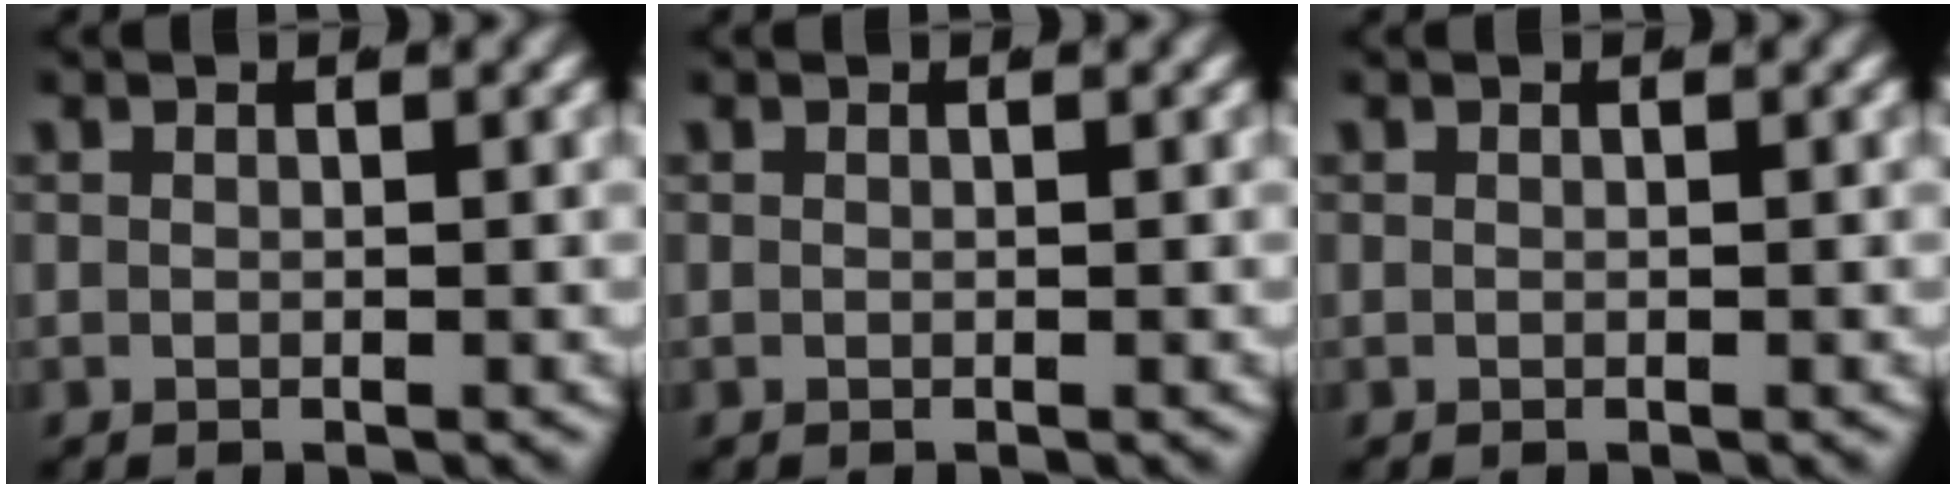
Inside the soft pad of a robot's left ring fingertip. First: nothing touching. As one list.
[{"total": 0.0}, {"total": 0.0}]